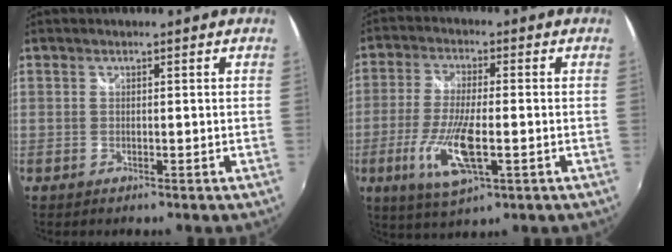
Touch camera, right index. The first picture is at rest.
{"total": 11.4, "force": [-3.4, 3.1, 10.4], "torque": [-0.214, -0.017, -0.064]}